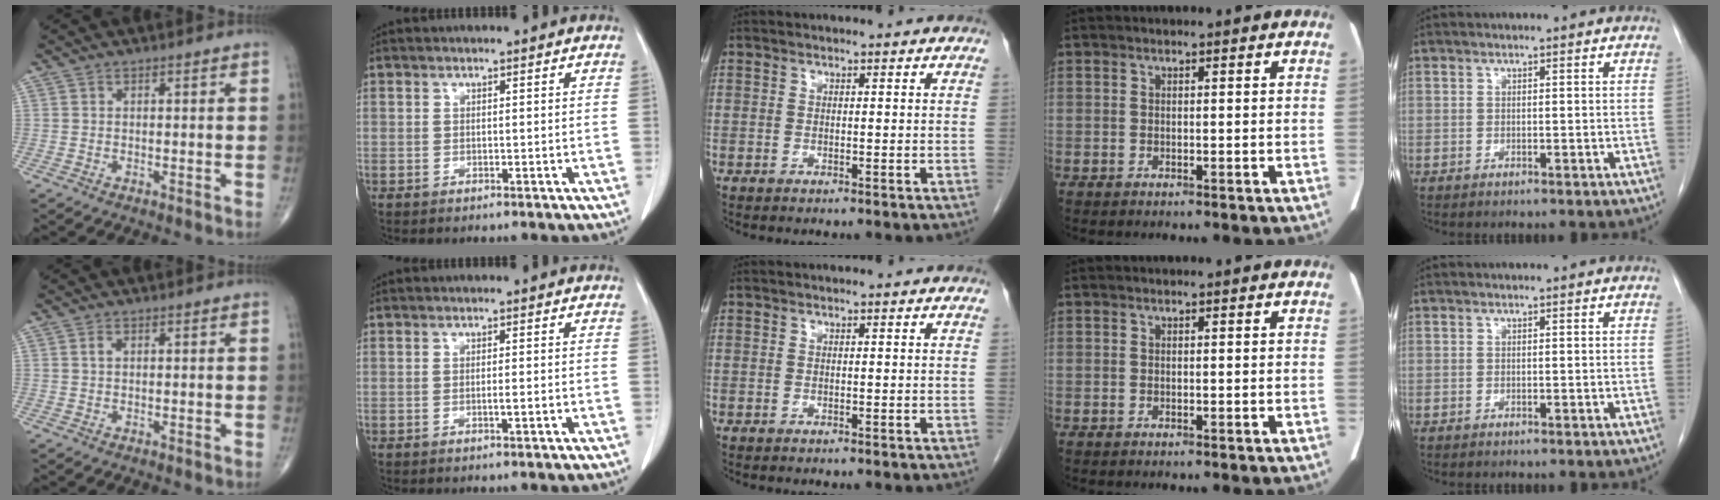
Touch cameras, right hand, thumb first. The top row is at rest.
{"thumb": {"total": 1.2, "force": [0.3, 0.7, 0.8], "torque": [-0.016, 0.004, 0.007]}, "index": {"total": 1.3, "force": [-0.5, 0.0, 1.2], "torque": [-0.023, 0.000, -0.007]}}